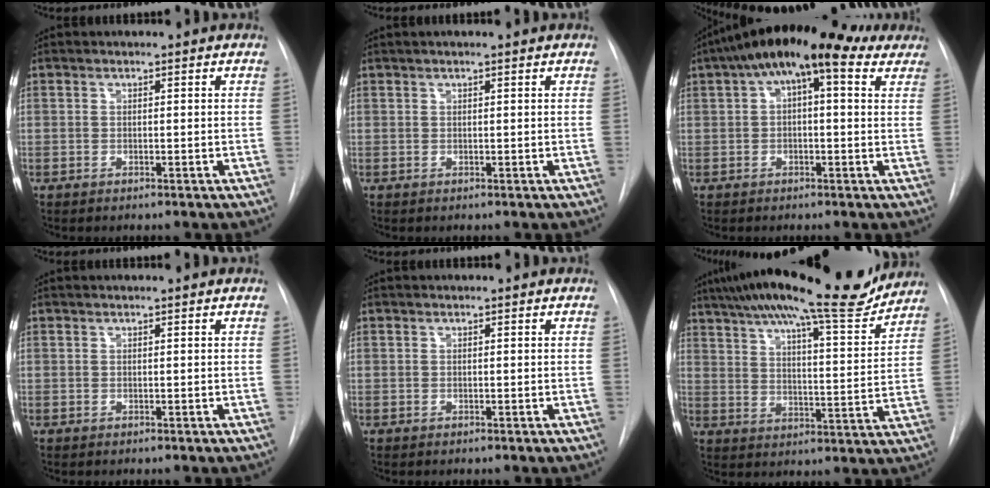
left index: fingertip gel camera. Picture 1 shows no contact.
{"total": 1.2, "force": [0.8, 0.0, 0.9], "torque": [-0.015, 0.011, 0.012]}
{"total": 16.6, "force": [9.8, 5.9, 12.0], "torque": [-0.199, 0.070, 0.145]}
{"total": 0.0}
{"total": 0.0}
{"total": 23.1, "force": [19.5, 3.3, 11.9], "torque": [-0.198, 0.001, 0.271]}